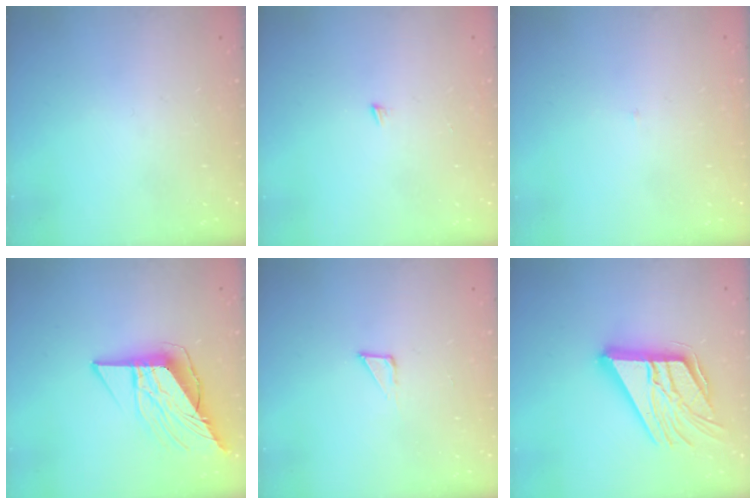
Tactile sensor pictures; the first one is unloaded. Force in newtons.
{"total": 3.9, "press": 3.9, "slide": 0.3}
{"total": 2.1, "press": 2.1, "slide": 0.1}
{"total": 11.4, "press": 11.3, "slide": 1.3}
{"total": 2.3, "press": 2.3, "slide": 0.1}
{"total": 21.6, "press": 21.5, "slide": 2.3}